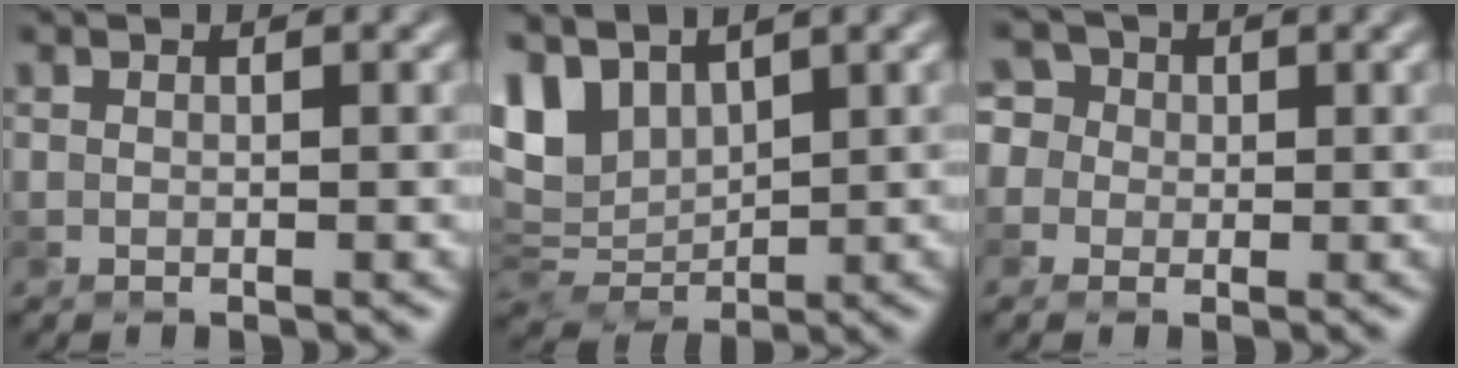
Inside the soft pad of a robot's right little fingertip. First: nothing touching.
{"total": 6.1, "force": [3.3, 3.4, 3.9], "torque": [-0.096, 0.002, 0.061]}
{"total": 5.5, "force": [1.7, 4.6, 2.4], "torque": [-0.033, 0.041, -0.007]}